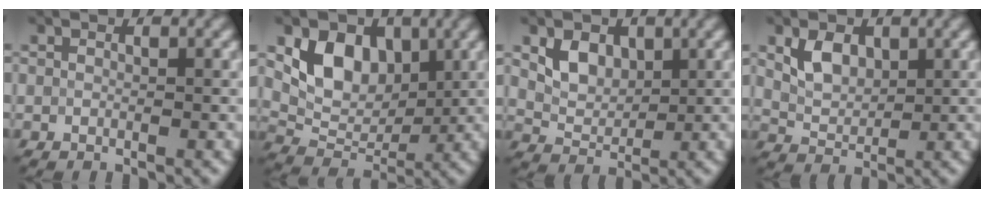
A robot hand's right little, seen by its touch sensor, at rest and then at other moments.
{"total": 6.1, "force": [2.0, 4.4, 3.7], "torque": [-0.059, -0.007, 0.034]}
{"total": 3.2, "force": [1.3, 2.3, 1.8], "torque": [-0.037, -0.005, 0.024]}
{"total": 3.2, "force": [1.3, 2.1, 1.9], "torque": [-0.039, -0.002, 0.027]}